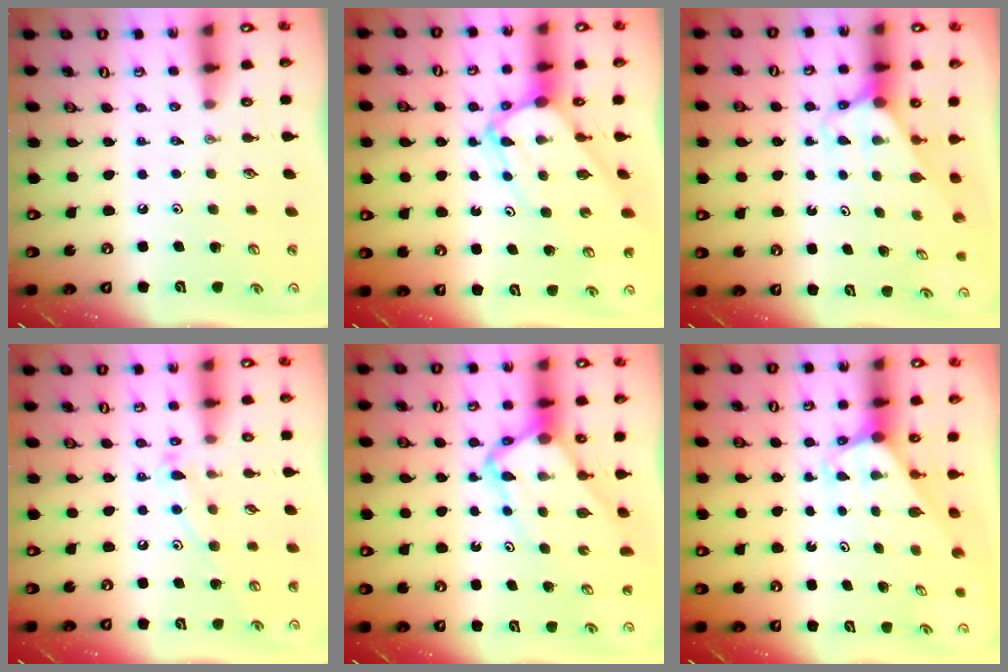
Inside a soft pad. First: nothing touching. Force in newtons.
{"total": 8.0, "press": 8.0, "slide": 0.7}
{"total": 2.7, "press": 2.7, "slide": 0.2}
{"total": 10.7, "press": 10.7, "slide": 0.8}
{"total": 8.1, "press": 8.1, "slide": 0.6}
{"total": 2.0, "press": 2.0, "slide": 0.1}